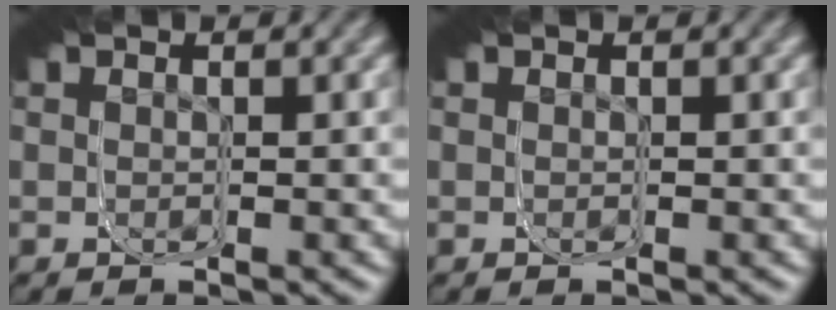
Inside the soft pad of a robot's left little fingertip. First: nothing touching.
{"total": 0.0}